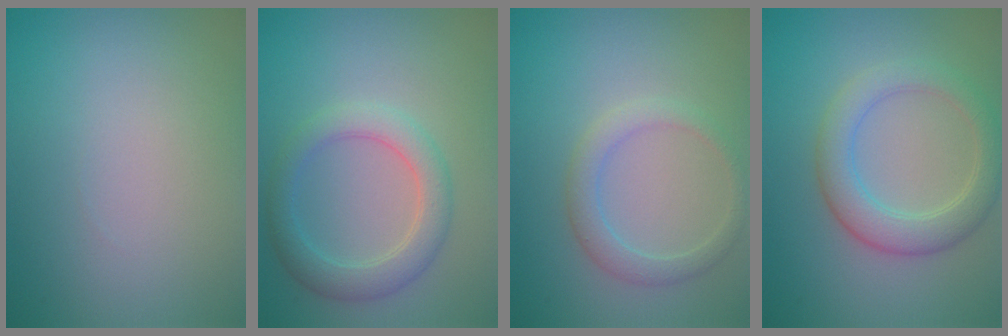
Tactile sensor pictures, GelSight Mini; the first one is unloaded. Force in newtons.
{"total": 3.6, "press": 3.6, "slide": 0.1}
{"total": 2.3, "press": 2.3, "slide": 0.2}
{"total": 4.3, "press": 4.3, "slide": 0.2}